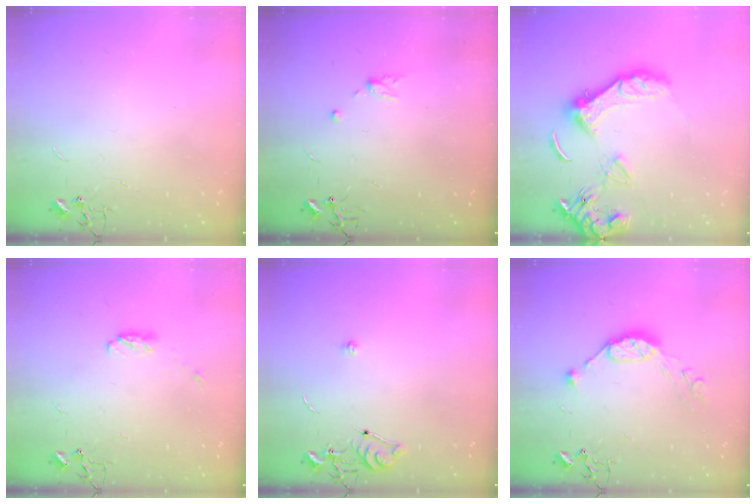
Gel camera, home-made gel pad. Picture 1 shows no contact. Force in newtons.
{"total": 5.0, "press": 4.6, "slide": 1.8}
{"total": 14.9, "press": 14.8, "slide": 1.9}
{"total": 4.2, "press": 4.2, "slide": 0.7}
{"total": 7.1, "press": 7.1, "slide": 0.8}
{"total": 10.8, "press": 10.7, "slide": 0.8}